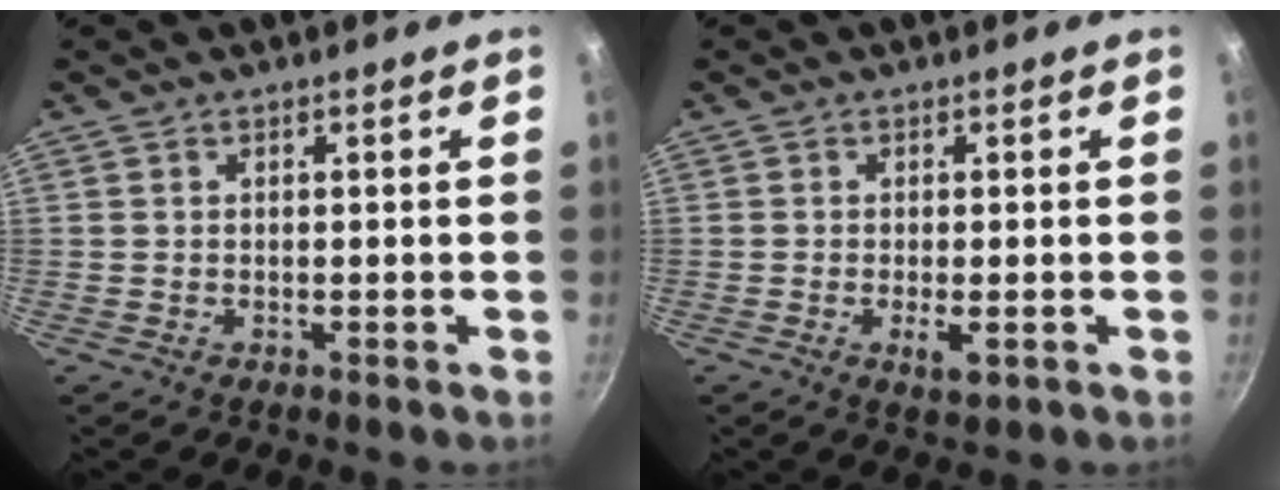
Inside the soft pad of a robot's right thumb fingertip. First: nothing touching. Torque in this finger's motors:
{"motor_torque": [-0.46, 1.23, -0.14, -0.01, 0.06]}